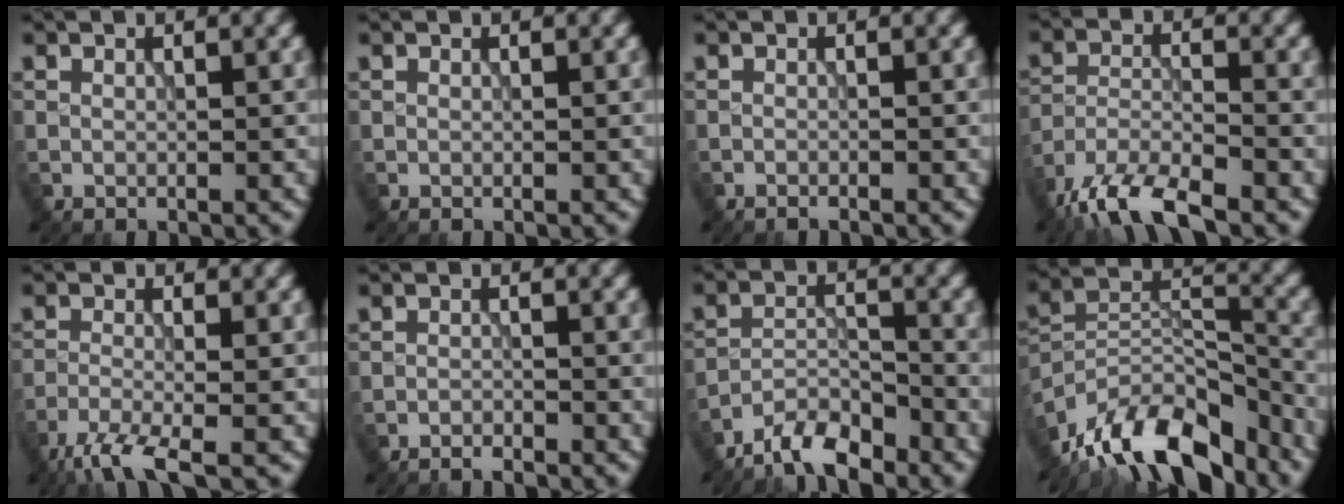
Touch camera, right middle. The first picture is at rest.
{"total": 0.0}
{"total": 0.6, "force": [-0.6, 0.0, 0.1], "torque": [0.001, 0.000, -0.013]}
{"total": 8.2, "force": [-6.4, 2.4, 4.5], "torque": [-0.085, -0.009, -0.125]}
{"total": 4.6, "force": [-3.3, 0.9, 3.0], "torque": [-0.059, -0.009, -0.077]}
{"total": 1.3, "force": [-1.3, 0.1, 0.3], "torque": [-0.002, 0.000, -0.026]}
{"total": 5.0, "force": [-4.4, 1.2, 2.0], "torque": [-0.030, 0.001, -0.088]}
{"total": 13.0, "force": [-10.3, 4.8, 6.4], "torque": [-0.114, 0.022, -0.193]}